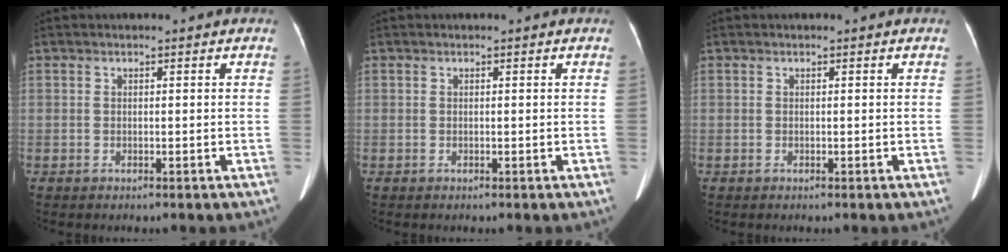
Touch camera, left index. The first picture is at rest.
{"total": 0.0}
{"total": 0.0}